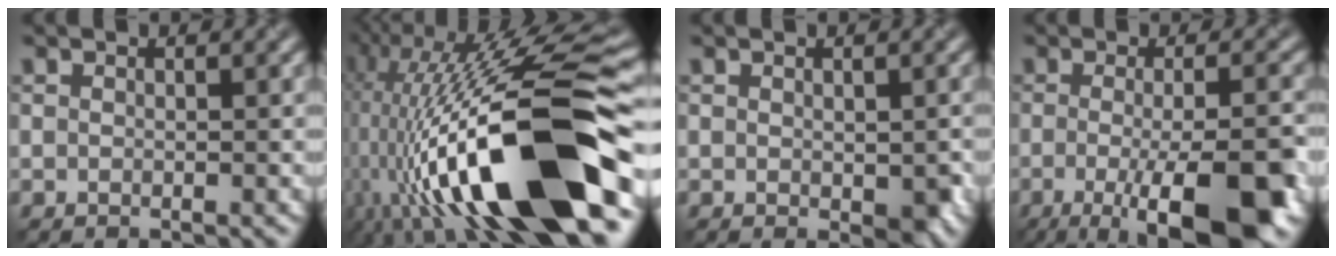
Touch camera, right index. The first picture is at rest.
{"total": 18.8, "force": [-4.2, 6.3, 17.2], "torque": [-0.308, 0.017, -0.072]}
{"total": 2.4, "force": [-0.4, 1.3, 2.0], "torque": [-0.026, -0.007, 0.000]}
{"total": 11.1, "force": [-3.5, 3.2, 10.0], "torque": [-0.138, -0.013, -0.050]}